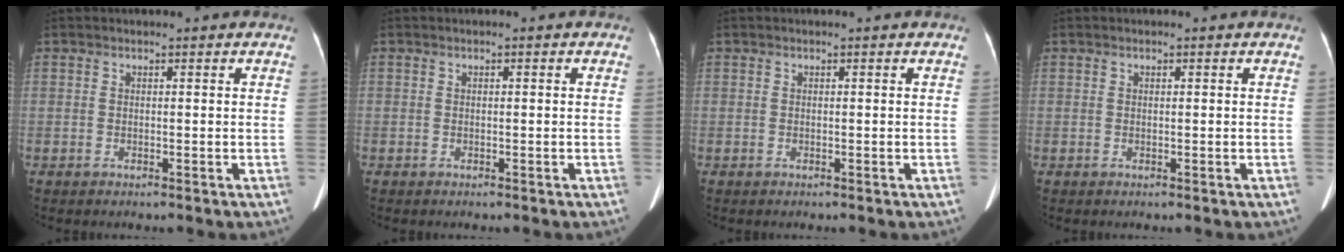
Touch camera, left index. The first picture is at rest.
{"total": 0.6, "force": [-0.3, 0.6, -0.1], "torque": [0.000, 0.007, -0.006]}
{"total": 0.0}
{"total": 0.0}